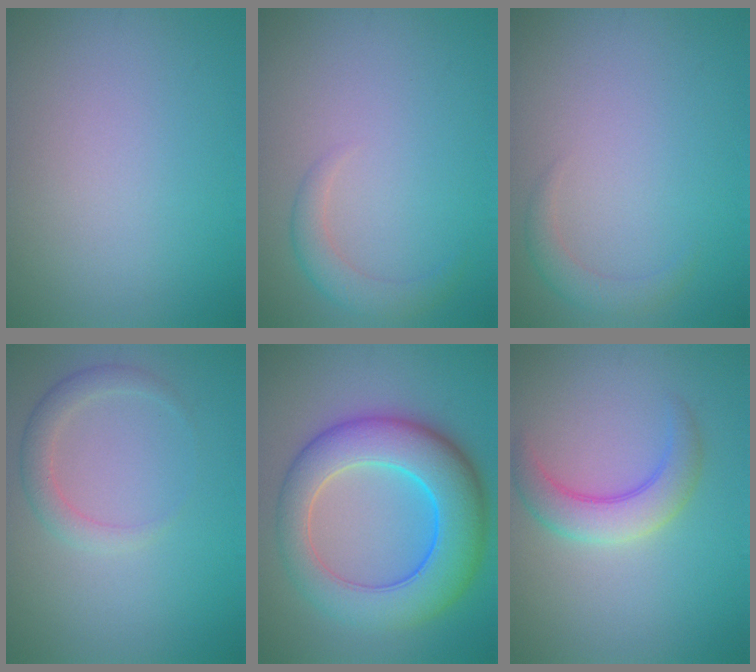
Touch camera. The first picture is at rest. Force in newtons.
{"total": 2.2, "press": 2.2, "slide": 0.1}
{"total": 1.8, "press": 1.8, "slide": 0.3}
{"total": 2.1, "press": 2.1, "slide": 0.1}
{"total": 10.0, "press": 10.0, "slide": 0.2}
{"total": 3.8, "press": 3.8, "slide": 0.1}